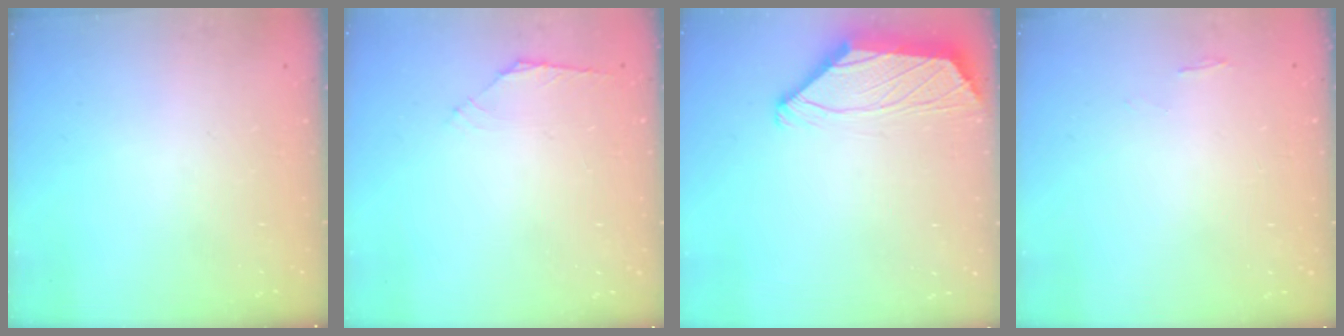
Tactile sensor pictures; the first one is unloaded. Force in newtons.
{"total": 2.4, "press": 2.3, "slide": 0.7}
{"total": 2.1, "press": 2.0, "slide": 0.8}
{"total": 0.7, "press": 0.6, "slide": 0.4}